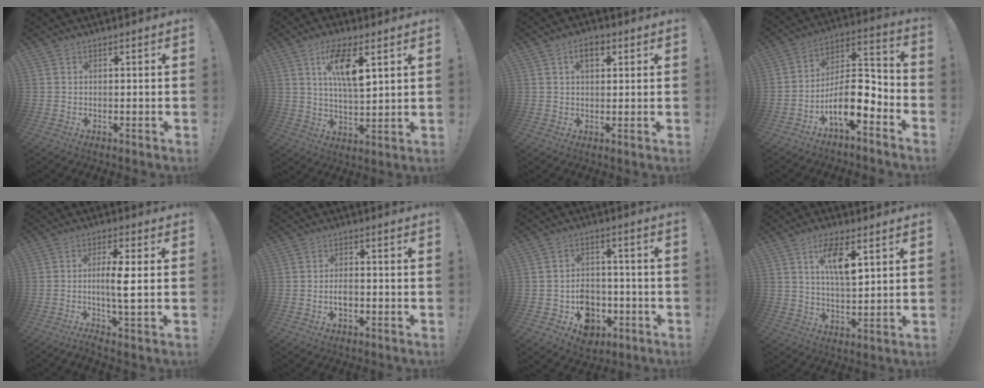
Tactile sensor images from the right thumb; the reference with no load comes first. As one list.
[{"total": 11.8, "force": [5.1, 4.4, 9.7], "torque": [-0.167, -0.010, 0.088]}, {"total": 4.6, "force": [1.8, 2.7, 3.3], "torque": [-0.049, 0.003, 0.027]}, {"total": 13.4, "force": [-6.7, 5.4, 10.2], "torque": [-0.167, 0.027, -0.108]}, {"total": 8.5, "force": [-0.5, 1.1, 8.4], "torque": [-0.151, -0.002, -0.015]}, {"total": 3.3, "force": [-1.1, 1.8, 2.5], "torque": [-0.040, 0.002, -0.022]}, {"total": 9.1, "force": [-3.7, 7.4, 3.9], "torque": [-0.051, 0.028, -0.055]}, {"total": 9.9, "force": [4.2, 3.7, 8.1], "torque": [-0.137, -0.010, 0.072]}]